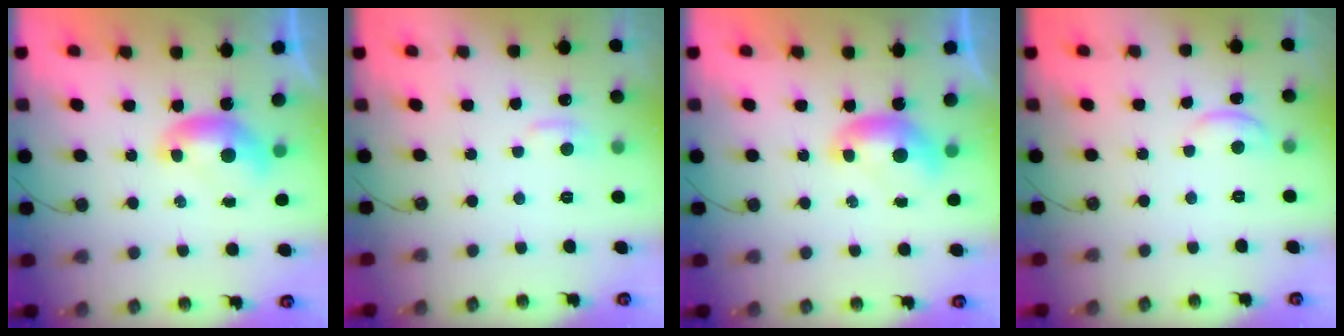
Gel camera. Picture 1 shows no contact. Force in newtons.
{"total": 1.0, "press": 0.0, "slide": 1.0}
{"total": 0.0}
{"total": 0.6, "press": 0.3, "slide": 0.5}